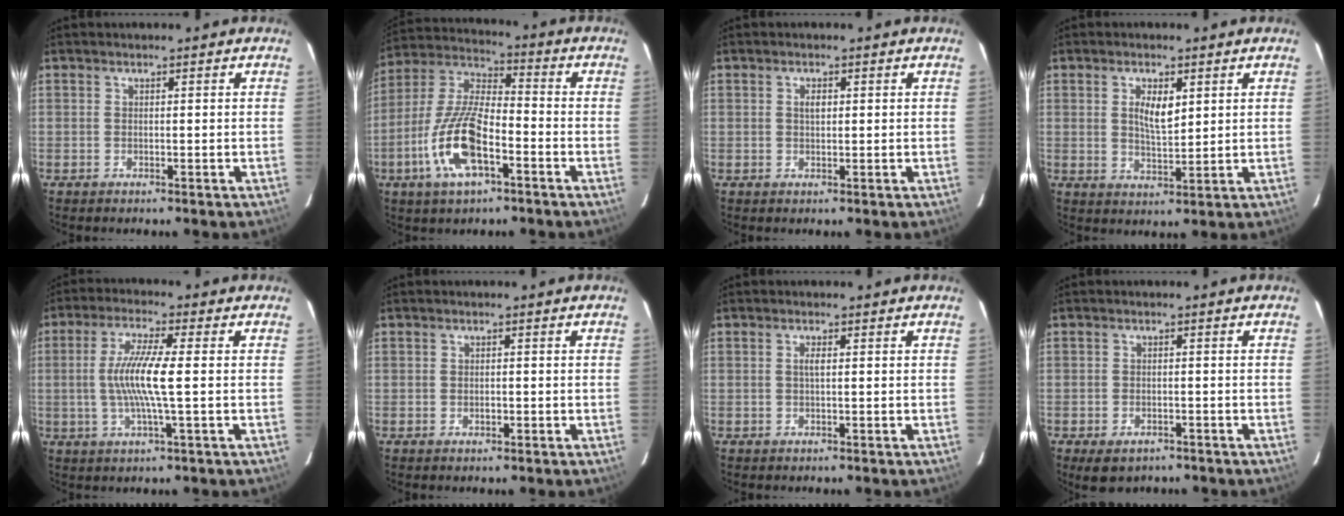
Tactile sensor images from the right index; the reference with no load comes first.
{"total": 15.0, "force": [-6.1, 5.4, 12.6], "torque": [-0.271, -0.007, -0.121]}
{"total": 1.6, "force": [0.4, 0.9, 1.2], "torque": [-0.020, 0.004, 0.006]}
{"total": 5.3, "force": [1.7, 2.3, 4.4], "torque": [-0.077, -0.001, 0.032]}
{"total": 9.1, "force": [-0.4, 0.2, 9.1], "torque": [-0.178, -0.002, -0.008]}
{"total": 1.0, "force": [-0.2, 0.8, 0.6], "torque": [-0.009, 0.002, -0.002]}
{"total": 1.1, "force": [0.1, 0.1, 1.1], "torque": [-0.020, 0.002, 0.001]}
{"total": 4.8, "force": [-3.1, 2.9, 2.3], "torque": [-0.050, -0.012, -0.043]}